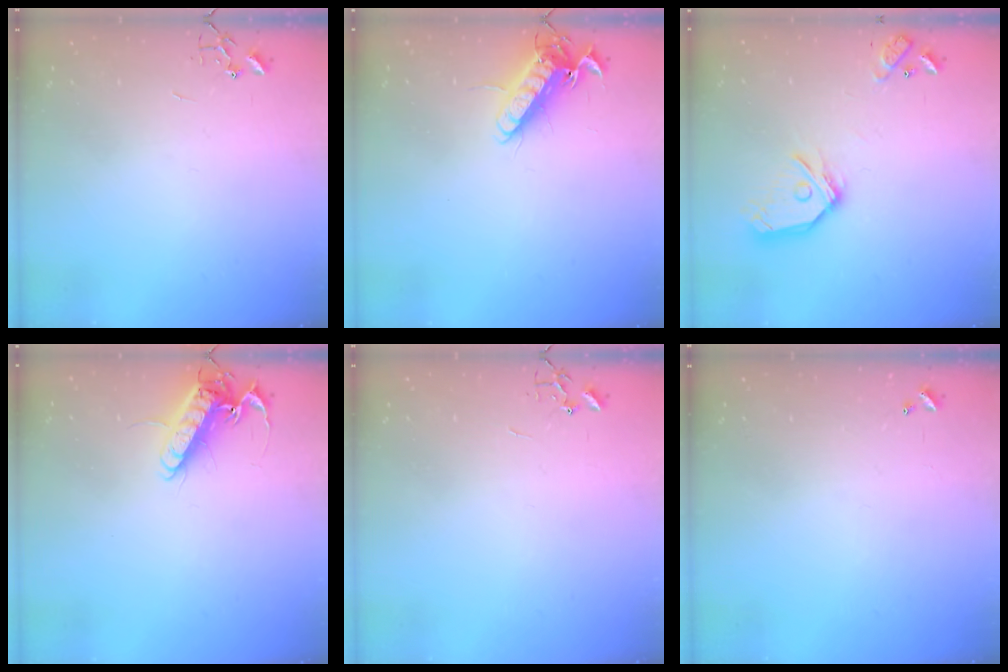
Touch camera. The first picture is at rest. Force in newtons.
{"total": 12.9, "press": 12.8, "slide": 1.7}
{"total": 15.0, "press": 14.9, "slide": 2.2}
{"total": 13.7, "press": 13.5, "slide": 2.3}
{"total": 0.0}
{"total": 0.0}